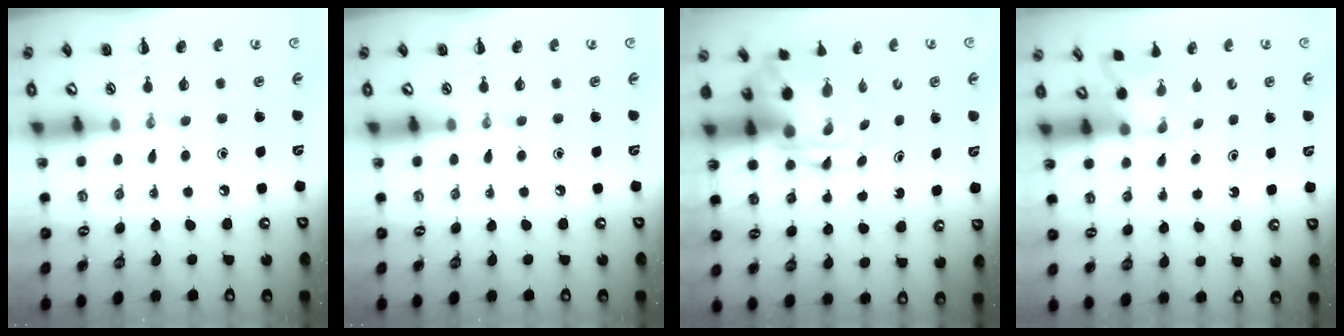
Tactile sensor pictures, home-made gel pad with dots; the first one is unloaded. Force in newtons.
{"total": 0.0}
{"total": 6.3, "press": 6.0, "slide": 1.8}
{"total": 1.6, "press": 1.5, "slide": 0.6}